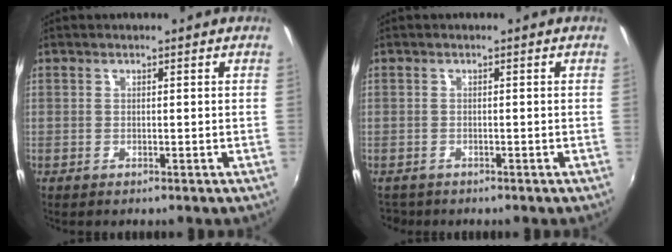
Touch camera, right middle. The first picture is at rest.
{"total": 2.0, "force": [-1.6, 1.1, 0.3], "torque": [-0.011, -0.007, -0.028]}